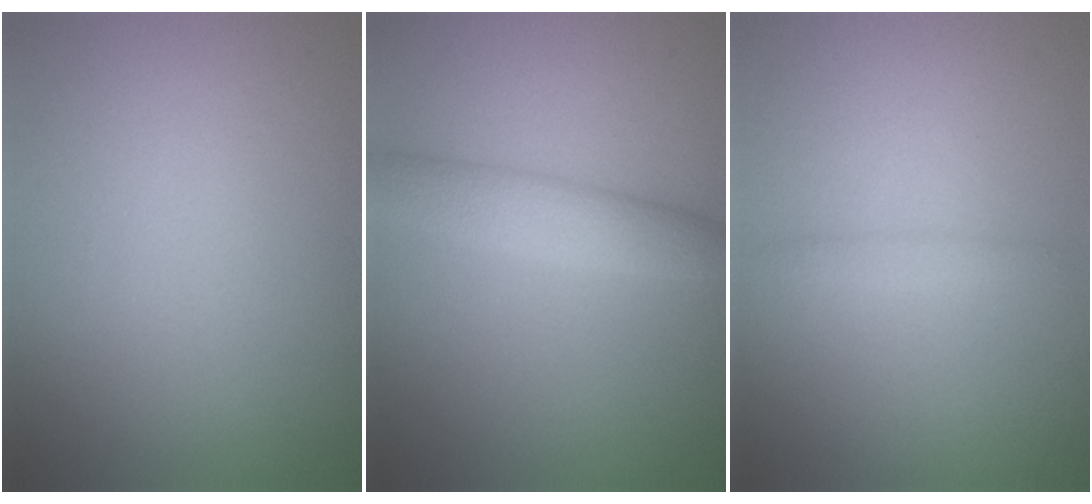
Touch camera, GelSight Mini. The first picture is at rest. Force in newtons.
{"total": 3.4, "press": 3.4, "slide": 0.0}
{"total": 0.8, "press": 0.8, "slide": 0.0}